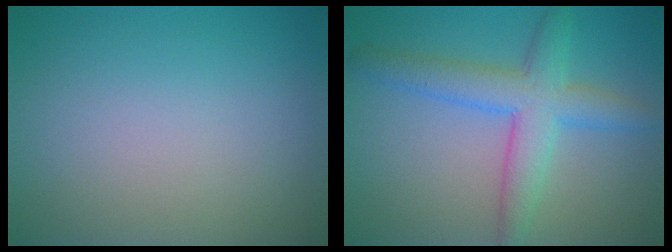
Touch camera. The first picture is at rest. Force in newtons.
{"total": 5.2, "press": 5.2, "slide": 0.1}